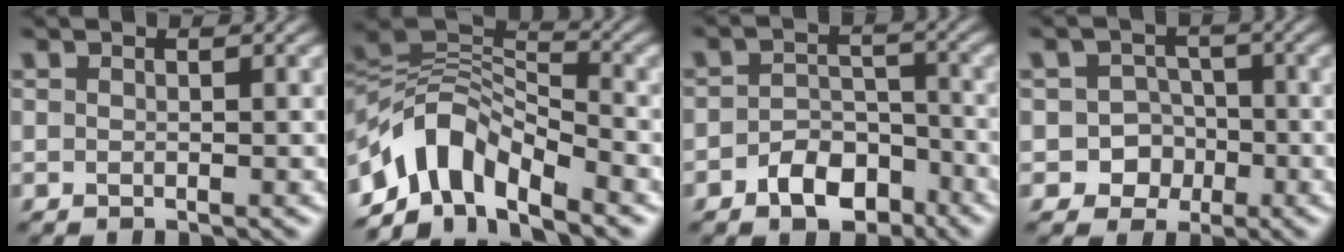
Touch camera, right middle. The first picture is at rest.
{"total": 8.0, "force": [-5.1, 3.8, 4.8], "torque": [-0.078, 0.010, -0.107]}
{"total": 4.3, "force": [-2.5, 2.7, 2.2], "torque": [-0.031, 0.004, -0.046]}
{"total": 4.2, "force": [-1.6, 3.8, 0.9], "torque": [0.018, 0.005, -0.038]}